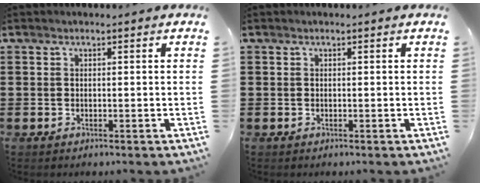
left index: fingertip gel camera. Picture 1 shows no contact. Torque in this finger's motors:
{"motor_torque": [0.00, 0.00, 0.02, 0.00]}